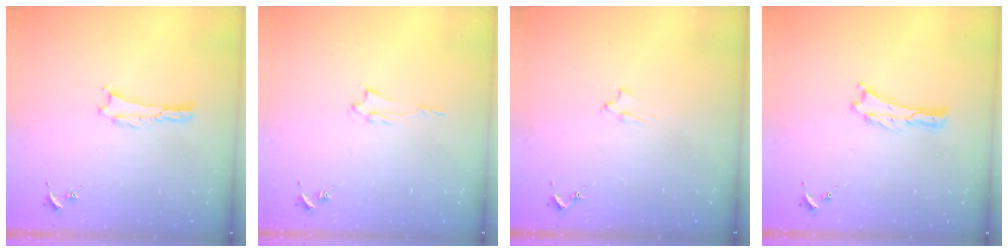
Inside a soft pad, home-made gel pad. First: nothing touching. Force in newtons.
{"total": 1.3, "press": 1.3, "slide": 0.2}
{"total": 2.1, "press": 2.1, "slide": 0.3}
{"total": 0.0}